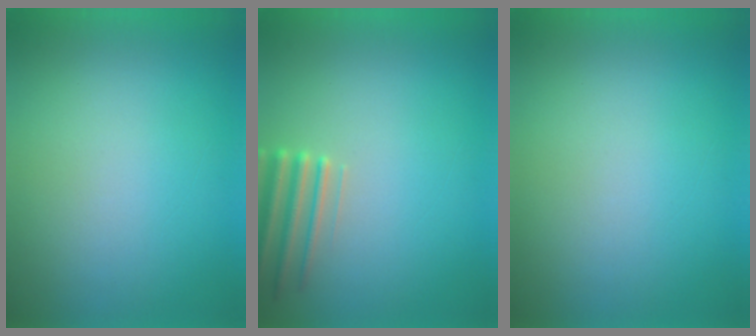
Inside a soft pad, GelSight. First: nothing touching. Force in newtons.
{"total": 2.8}
{"total": 0.0}